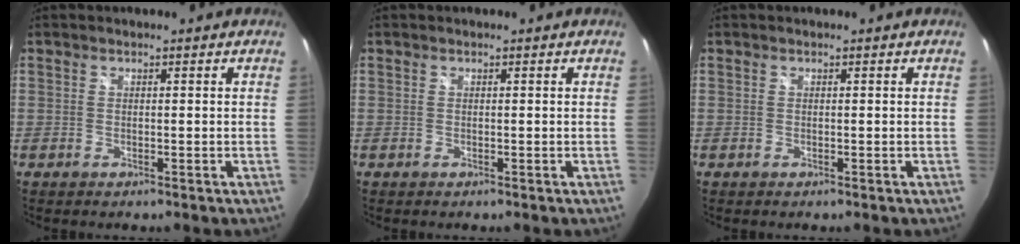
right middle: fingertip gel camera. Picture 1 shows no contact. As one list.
[{"total": 0.0}, {"total": 0.0}]